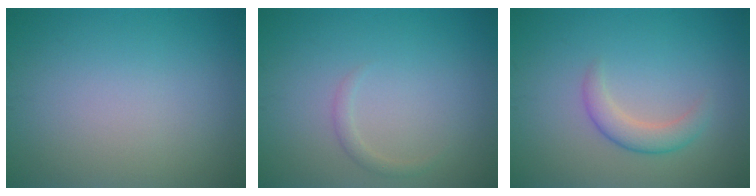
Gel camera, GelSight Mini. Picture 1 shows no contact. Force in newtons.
{"total": 0.9, "press": 0.9, "slide": 0.0}
{"total": 2.4, "press": 2.4, "slide": 0.2}